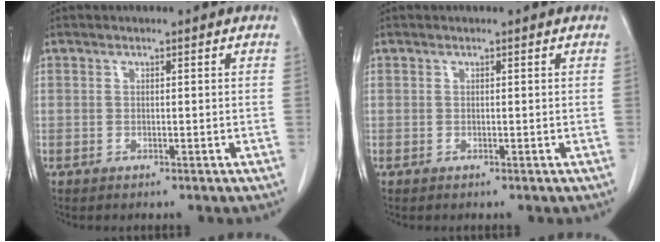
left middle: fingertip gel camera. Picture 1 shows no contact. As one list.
[{"total": 0.0}]